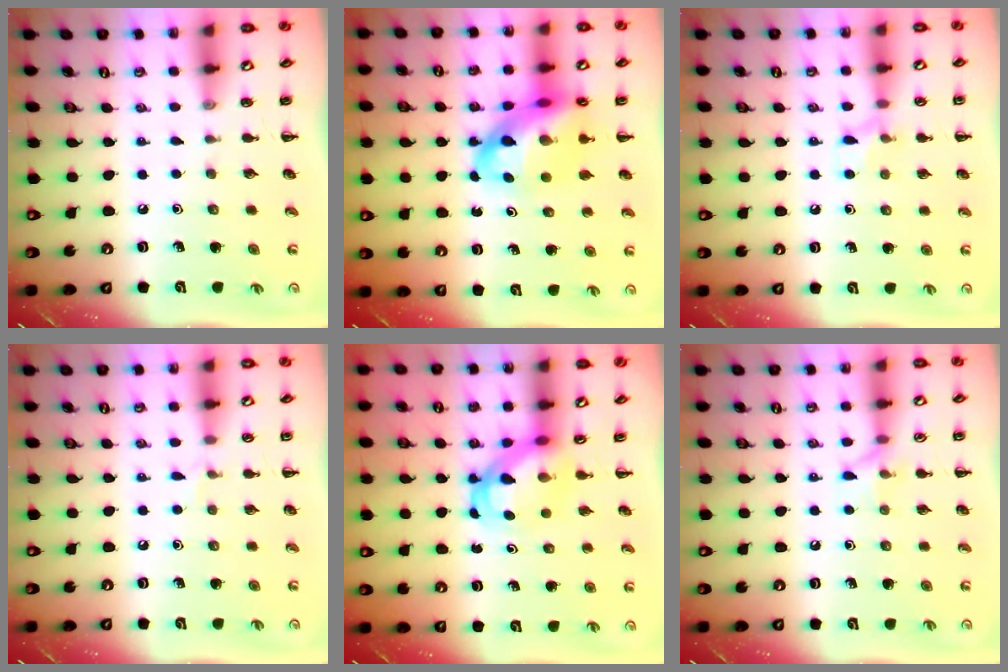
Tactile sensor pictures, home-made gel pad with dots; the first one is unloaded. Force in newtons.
{"total": 15.8, "press": 15.2, "slide": 4.0}
{"total": 6.5, "press": 6.1, "slide": 2.3}
{"total": 4.0, "press": 3.7, "slide": 1.4}
{"total": 4.9, "press": 4.7, "slide": 1.2}
{"total": 5.8, "press": 5.6, "slide": 1.6}